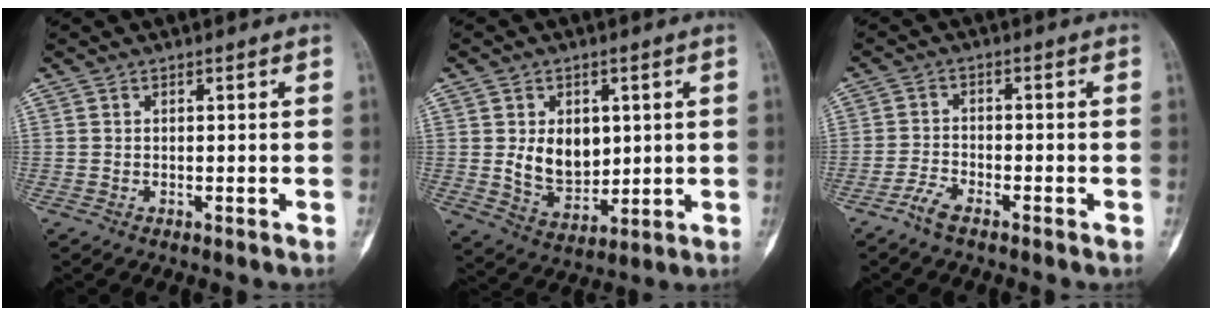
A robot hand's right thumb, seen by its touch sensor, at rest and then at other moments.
{"total": 9.5, "force": [1.4, 6.8, 6.5], "torque": [-0.073, -0.017, 0.042]}
{"total": 3.4, "force": [-2.7, 0.9, 1.9], "torque": [-0.045, 0.014, -0.056]}